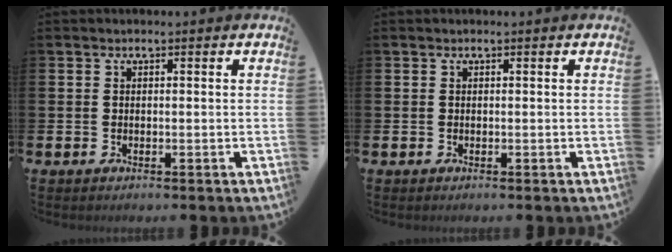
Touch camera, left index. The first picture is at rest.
{"total": 0.0}